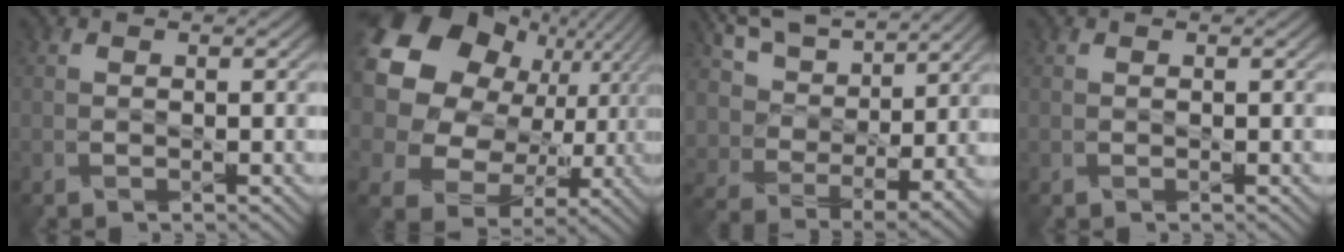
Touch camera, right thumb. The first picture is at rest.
{"total": 24.1, "force": [7.7, 19.8, 11.4], "torque": [-0.285, 0.032, 0.111]}
{"total": 12.2, "force": [8.6, 6.0, 6.2], "torque": [-0.160, 0.011, 0.165]}
{"total": 0.0}